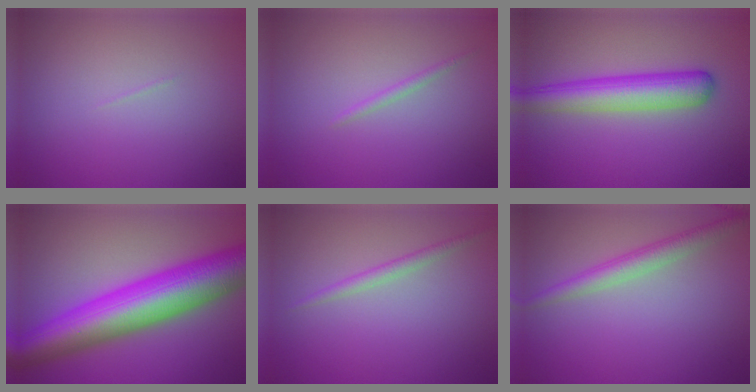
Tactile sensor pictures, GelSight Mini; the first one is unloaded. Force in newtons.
{"total": 0.8, "press": 0.8, "slide": 0.0}
{"total": 5.3, "press": 5.3, "slide": 0.2}
{"total": 12.3, "press": 12.3, "slide": 0.1}
{"total": 1.3, "press": 1.3, "slide": 0.1}
{"total": 2.8, "press": 2.8, "slide": 0.1}